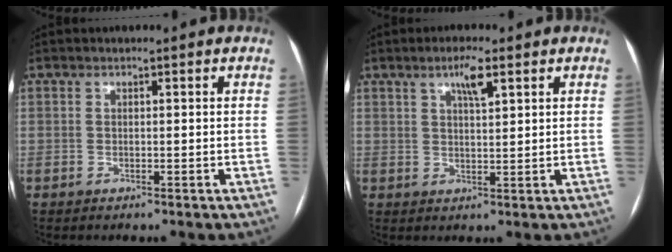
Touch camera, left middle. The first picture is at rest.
{"total": 4.1, "force": [2.2, 0.7, 3.3], "torque": [-0.061, 0.003, 0.038]}